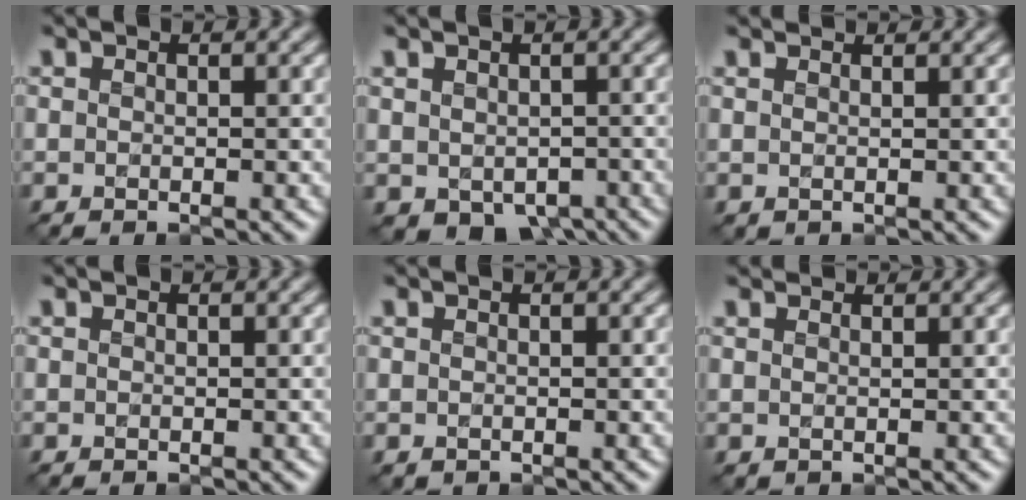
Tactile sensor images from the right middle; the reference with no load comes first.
{"total": 3.2, "force": [-1.6, 2.2, 1.8], "torque": [-0.026, -0.027, -0.002]}
{"total": 2.6, "force": [2.5, 0.6, 0.5], "torque": [-0.003, 0.002, 0.016]}
{"total": 0.0}
{"total": 0.0}
{"total": 2.8, "force": [2.6, 0.7, 0.5], "torque": [-0.006, 0.004, 0.020]}